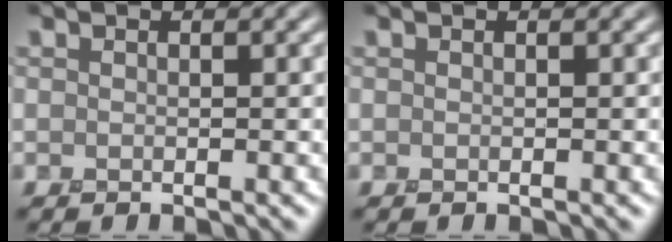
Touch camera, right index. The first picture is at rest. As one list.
[{"total": 0.0}]